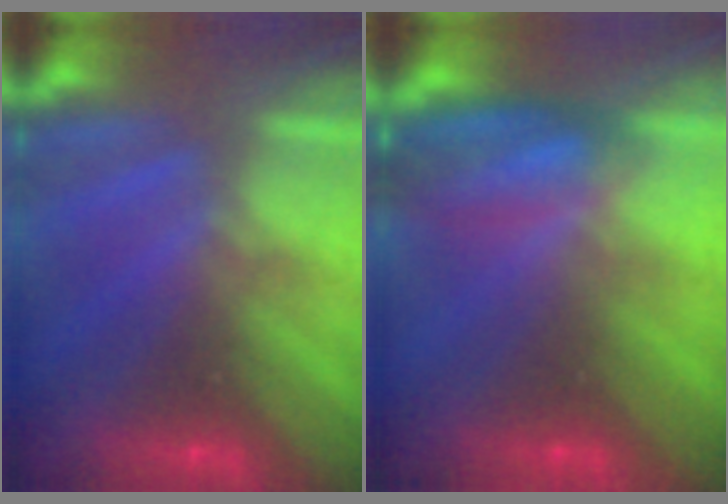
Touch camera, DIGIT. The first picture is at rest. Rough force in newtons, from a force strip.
{"total": 7.7}